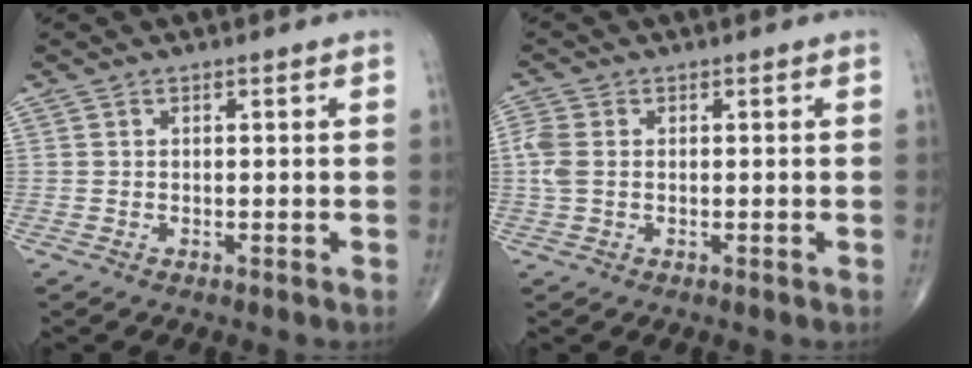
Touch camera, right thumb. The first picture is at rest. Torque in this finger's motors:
{"motor_torque": [0.02, 0.01, 0.25, 0.24, 0.04]}